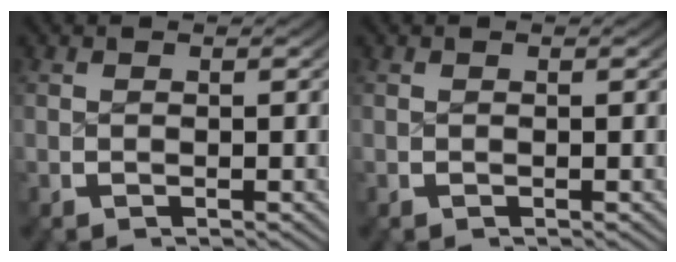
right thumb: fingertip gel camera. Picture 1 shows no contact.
{"total": 0.0}